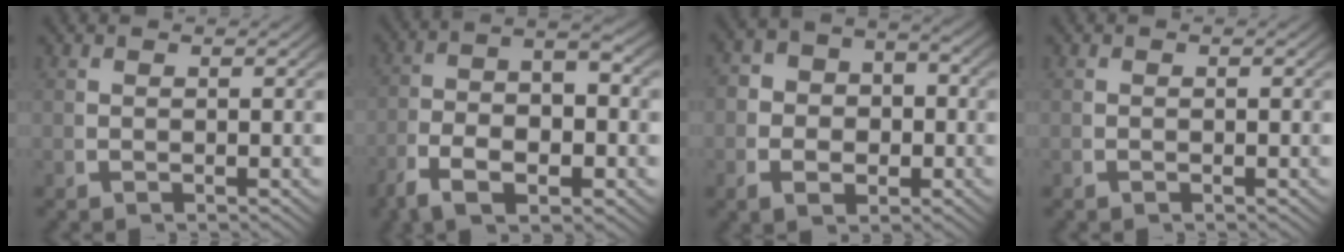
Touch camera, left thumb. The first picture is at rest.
{"total": 8.0, "force": [-1.6, 4.1, 6.7], "torque": [-0.128, -0.013, -0.023]}
{"total": 4.9, "force": [-0.7, 3.7, 3.1], "torque": [-0.051, -0.013, -0.009]}
{"total": 0.0}